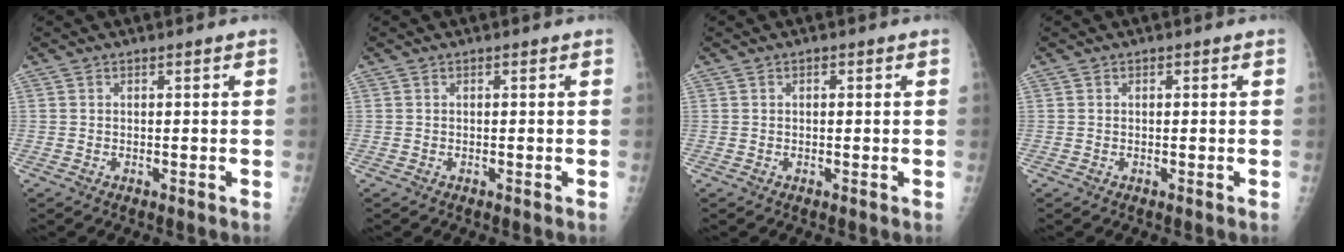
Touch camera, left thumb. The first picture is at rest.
{"total": 0.0}
{"total": 0.7, "force": [0.2, 0.5, 0.5], "torque": [-0.003, 0.001, 0.002]}
{"total": 0.0}